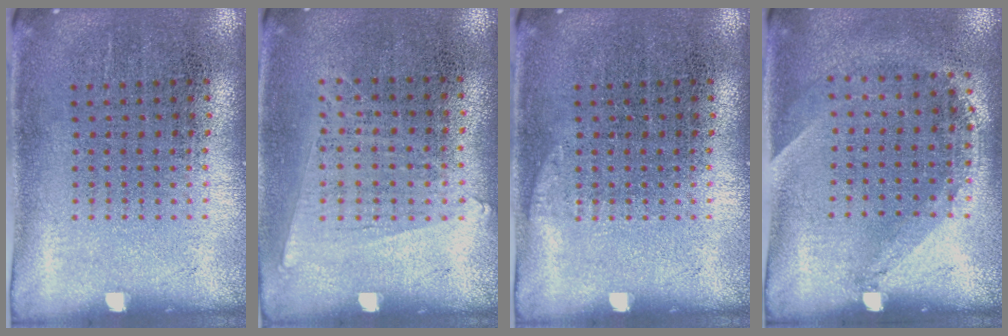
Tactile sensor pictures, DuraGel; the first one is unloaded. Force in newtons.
{"total": 0.7, "press": 0.6, "slide": 0.4}
{"total": 0.6, "press": 0.6, "slide": 0.2}
{"total": 1.3, "press": 0.9, "slide": 0.9}